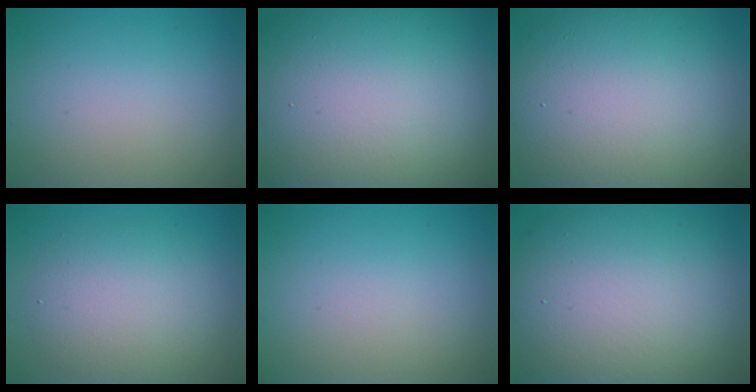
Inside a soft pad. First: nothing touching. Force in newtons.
{"total": 19.6, "press": 19.5, "slide": 1.3}
{"total": 14.8, "press": 14.8, "slide": 1.2}
{"total": 4.8, "press": 4.8, "slide": 0.4}
{"total": 0.0}
{"total": 12.7, "press": 12.6, "slide": 0.6}